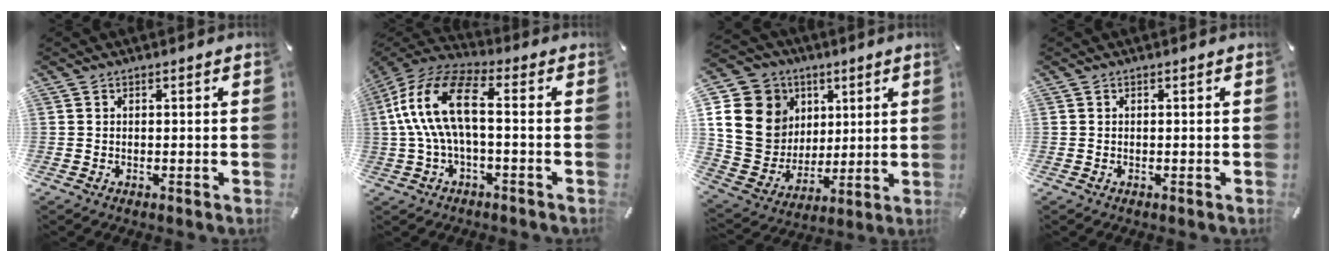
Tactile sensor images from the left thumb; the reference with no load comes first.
{"total": 15.7, "force": [0.5, 7.4, 13.8], "torque": [-0.299, 0.003, 0.001]}
{"total": 18.6, "force": [4.4, 16.8, 6.7], "torque": [-0.128, -0.017, 0.098]}
{"total": 0.0}